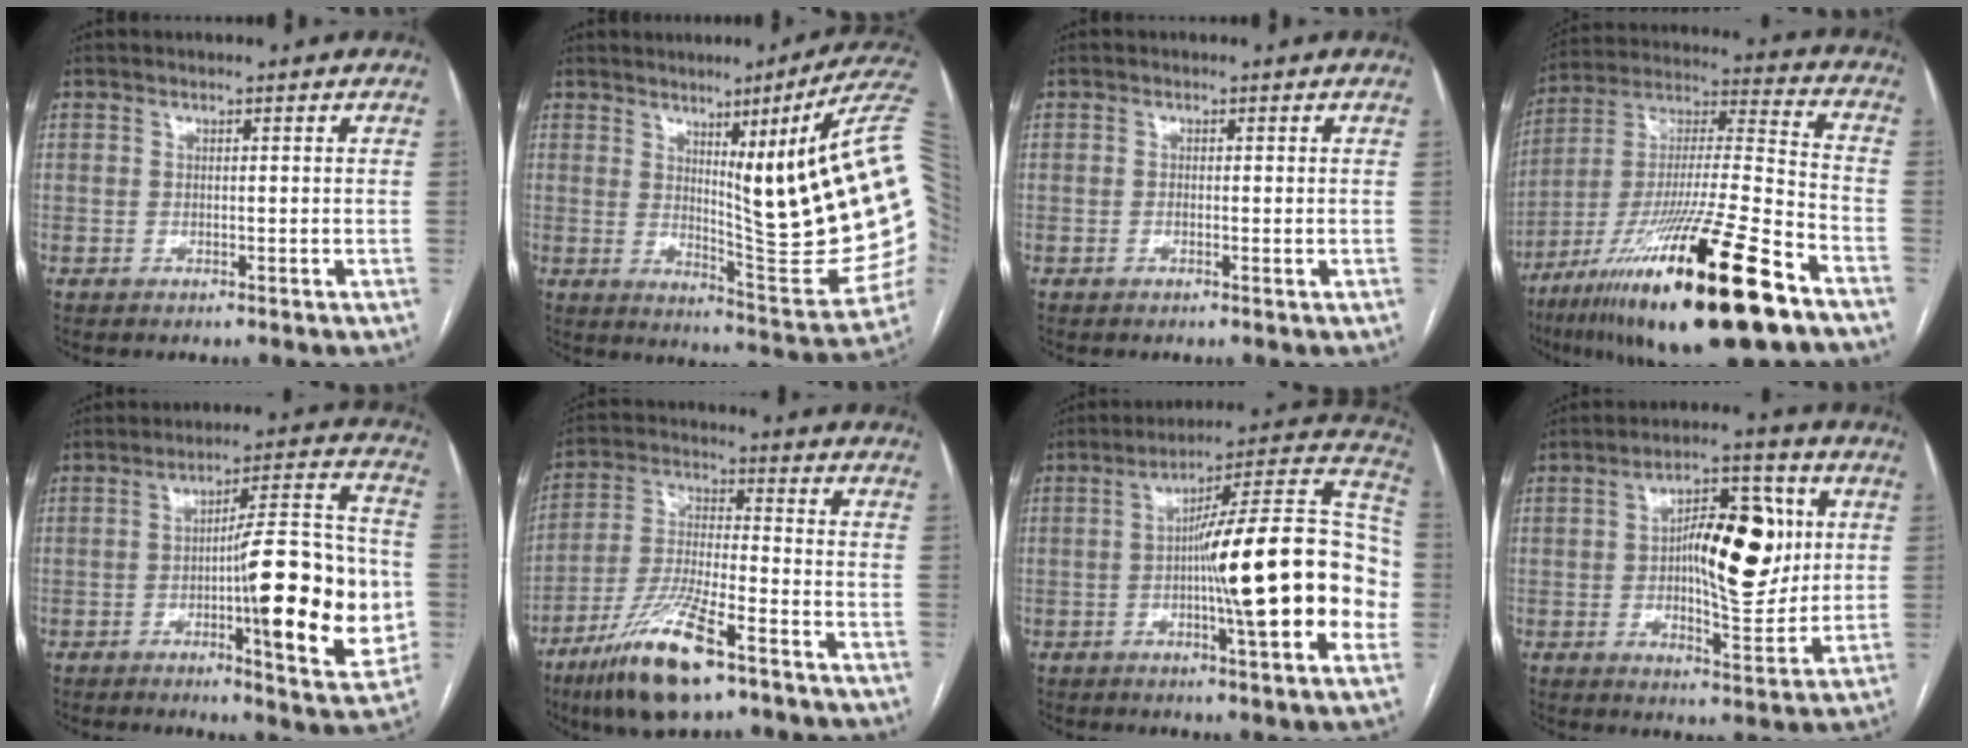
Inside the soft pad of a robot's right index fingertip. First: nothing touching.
{"total": 21.0, "force": [4.5, 0.6, 20.5], "torque": [-0.226, -0.009, 0.058]}
{"total": 0.9, "force": [-0.2, 0.2, 0.8], "torque": [-0.014, 0.001, -0.004]}
{"total": 27.4, "force": [-16.1, 2.4, 22.0], "torque": [-0.367, -0.046, -0.277]}
{"total": 18.5, "force": [-3.0, 2.9, 18.0], "torque": [-0.244, 0.012, -0.039]}
{"total": 14.5, "force": [-9.0, 2.7, 10.9], "torque": [-0.226, -0.027, -0.163]}
{"total": 23.9, "force": [-2.9, 2.3, 23.7], "torque": [-0.273, 0.029, -0.043]}
{"total": 13.8, "force": [1.8, 4.8, 12.8], "torque": [-0.200, 0.019, 0.032]}